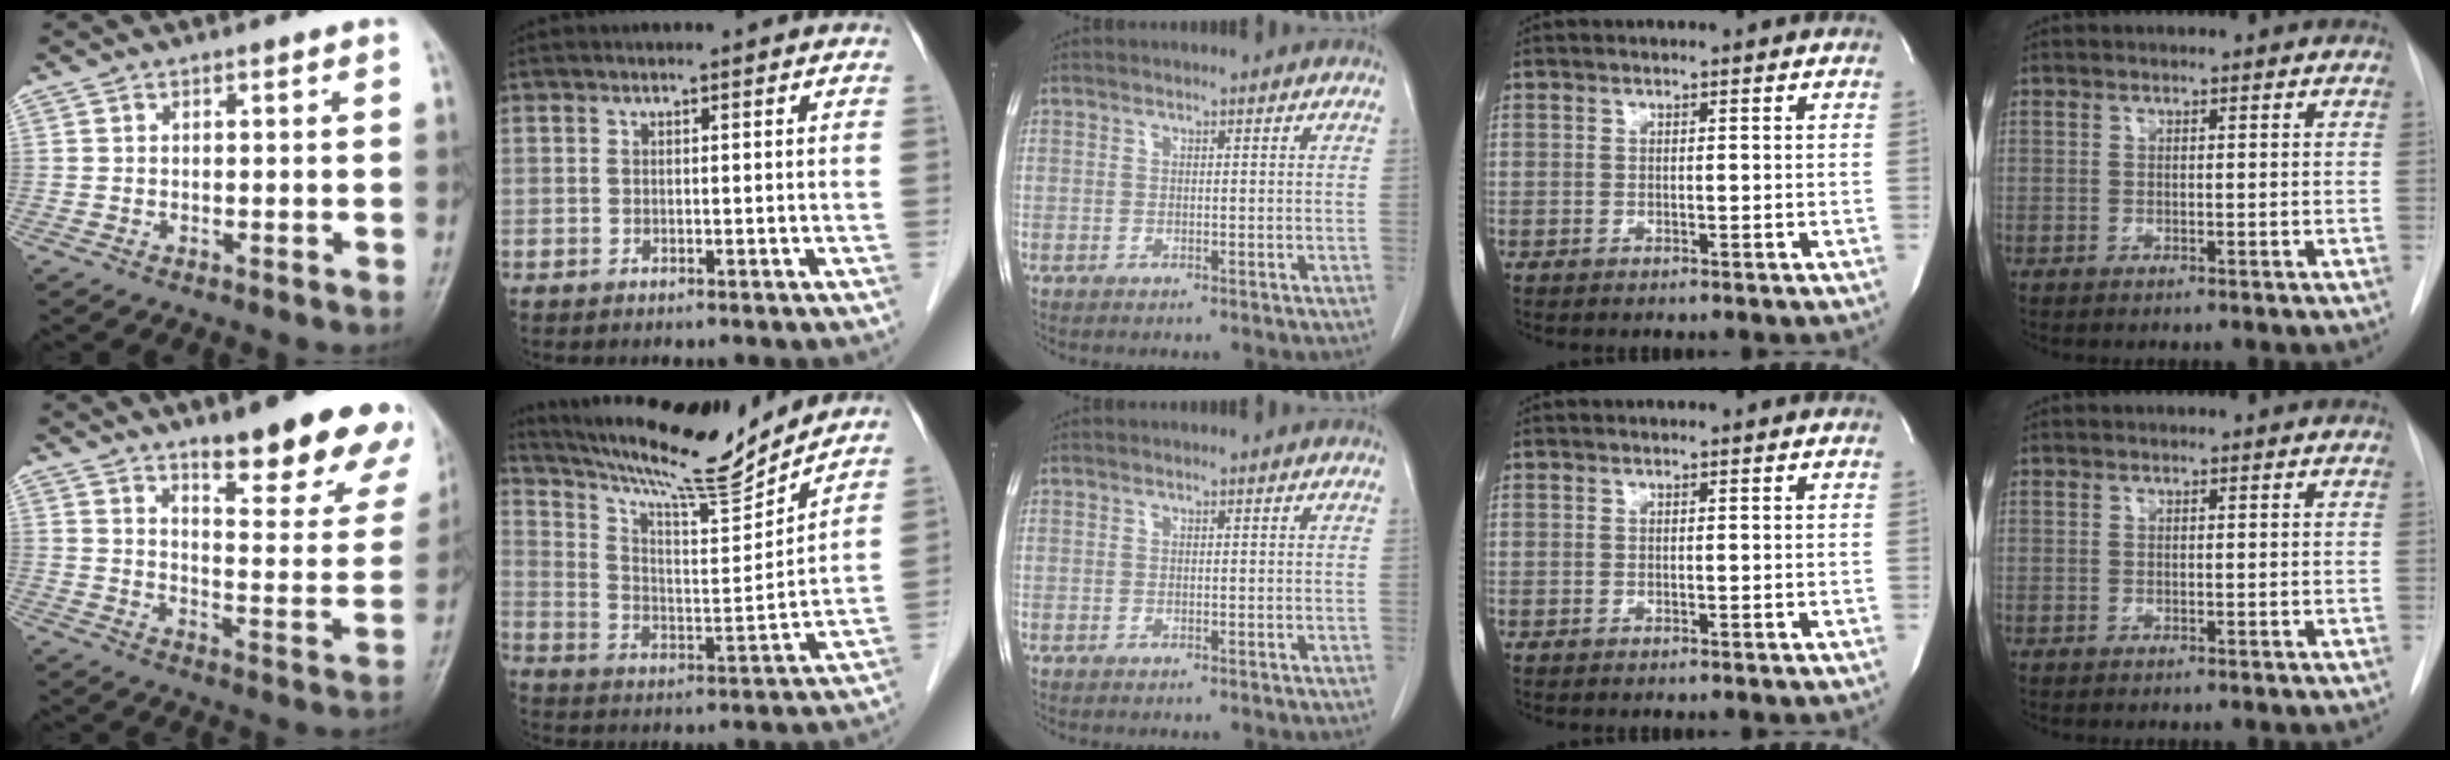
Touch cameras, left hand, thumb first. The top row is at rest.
{"thumb": {"total": 19.5, "force": [13.6, 5.3, 12.9], "torque": [-0.120, -0.082, 0.184]}, "index": {"total": 17.1, "force": [15.8, 0.4, 6.6], "torque": [-0.121, -0.010, 0.258]}}